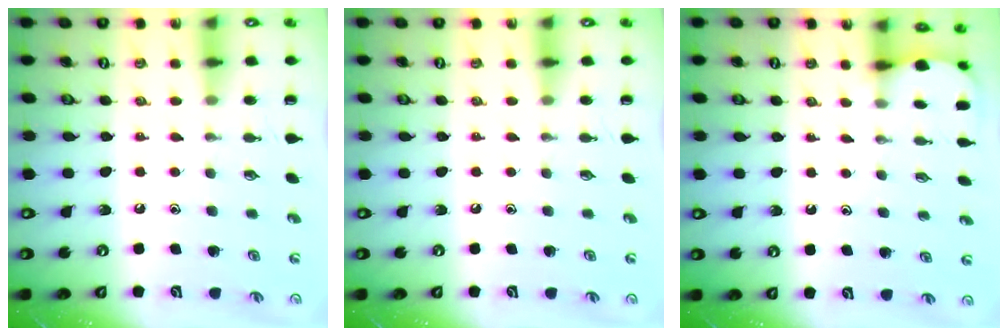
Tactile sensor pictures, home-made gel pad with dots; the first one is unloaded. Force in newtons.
{"total": 0.0}
{"total": 1.8, "press": 1.7, "slide": 0.2}